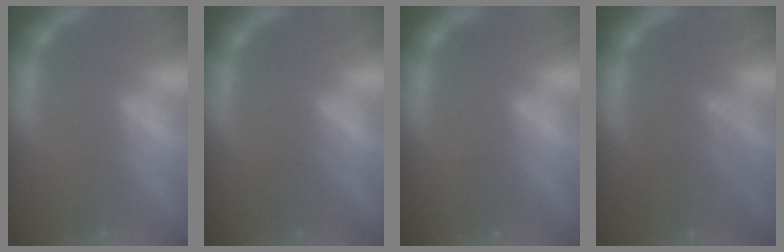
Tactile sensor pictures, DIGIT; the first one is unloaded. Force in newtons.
{"total": 2.0}
{"total": 1.0}
{"total": 5.5}